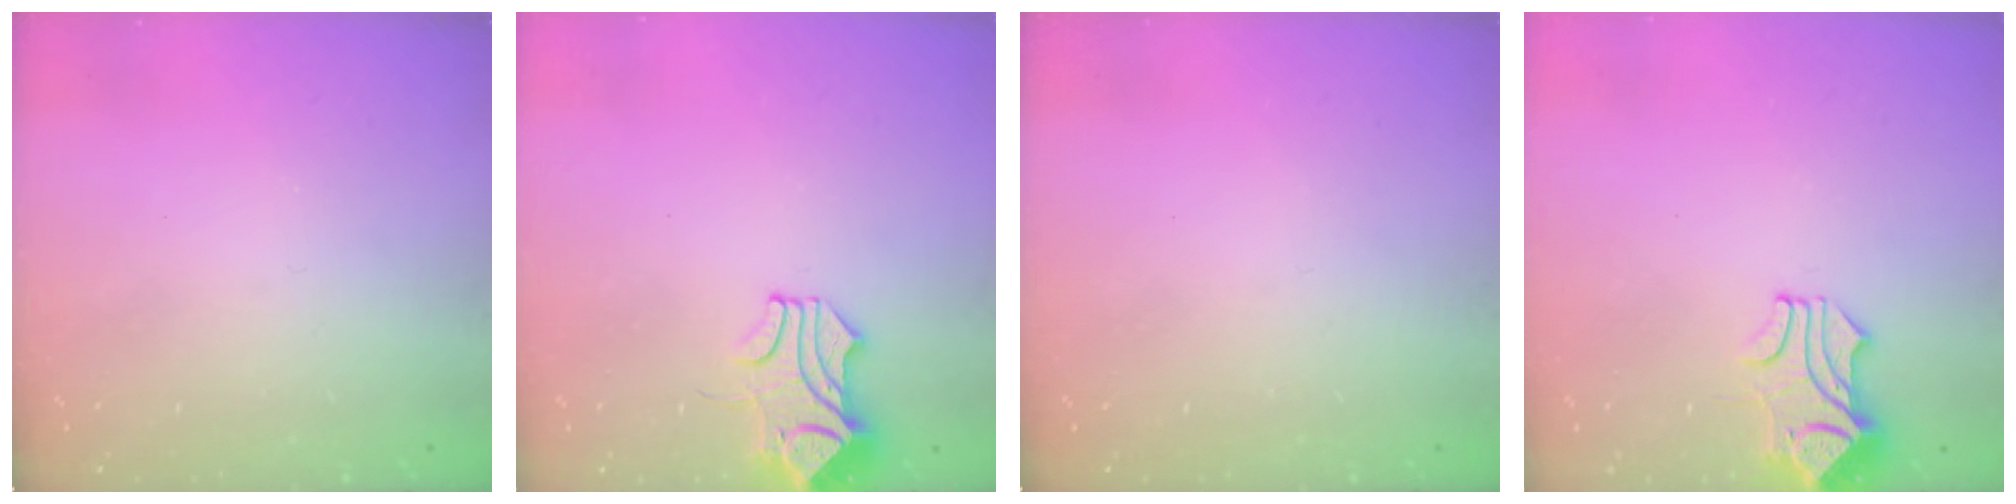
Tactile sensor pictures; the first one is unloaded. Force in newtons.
{"total": 1.9, "press": 1.8, "slide": 0.7}
{"total": 0.0}
{"total": 1.6, "press": 1.2, "slide": 1.0}